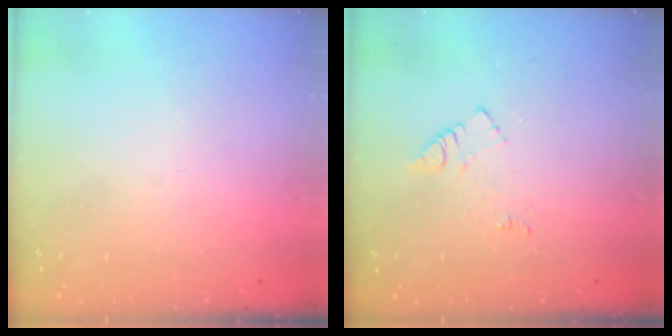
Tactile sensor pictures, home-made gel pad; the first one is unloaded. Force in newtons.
{"total": 6.2, "press": 6.2, "slide": 0.8}